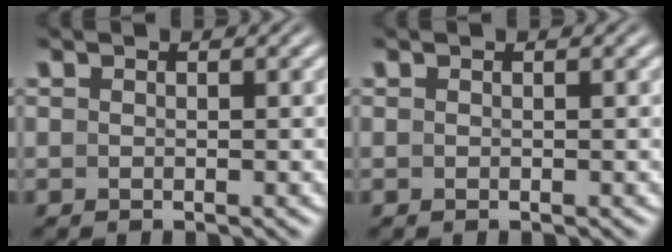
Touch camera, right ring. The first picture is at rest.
{"total": 0.0}